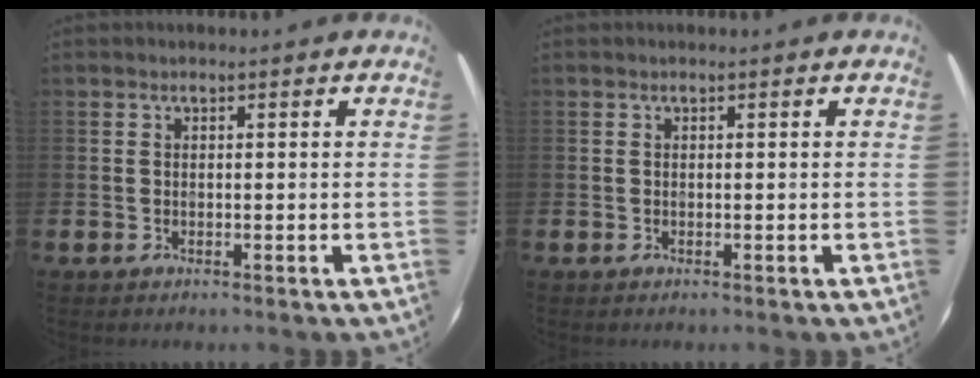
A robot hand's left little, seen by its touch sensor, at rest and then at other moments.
{"total": 0.0}